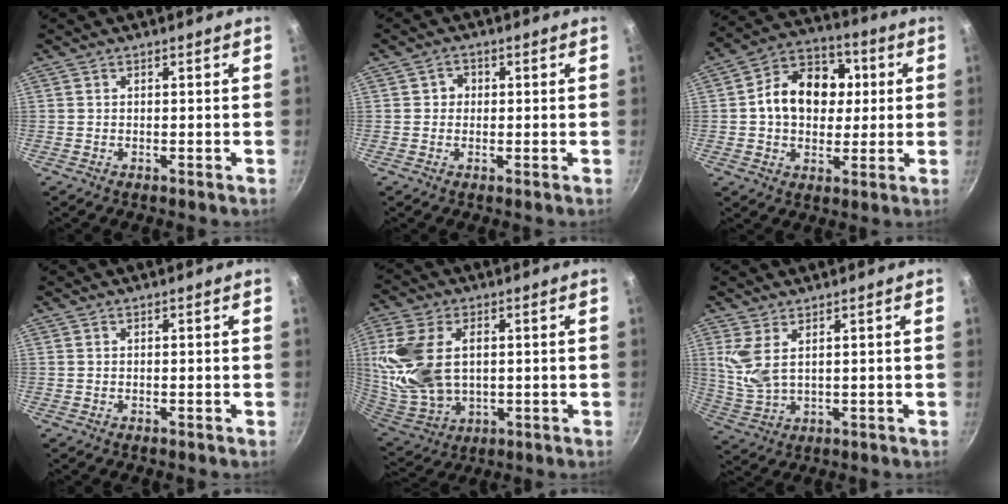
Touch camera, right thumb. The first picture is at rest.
{"total": 2.2, "force": [0.1, 2.0, 0.9], "torque": [0.001, 0.006, -0.002]}
{"total": 14.9, "force": [1.4, 11.1, 9.8], "torque": [-0.117, 0.021, 0.015]}
{"total": 0.0}
{"total": 18.1, "force": [2.3, 11.3, 14.0], "torque": [-0.309, -0.007, 0.057]}
{"total": 6.3, "force": [2.2, 2.8, 5.2], "torque": [-0.123, -0.008, 0.060]}